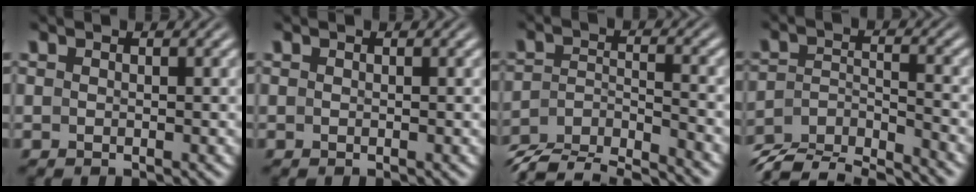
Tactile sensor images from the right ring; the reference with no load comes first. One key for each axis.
{"total": 0.0}
{"total": 7.8, "fx": -5.9, "fy": 3.8, "fz": 3.3, "tx": -0.060, "ty": -0.030, "tz": -0.093}
{"total": 7.2, "fx": -5.2, "fy": 3.5, "fz": 3.5, "tx": -0.064, "ty": -0.032, "tz": -0.080}